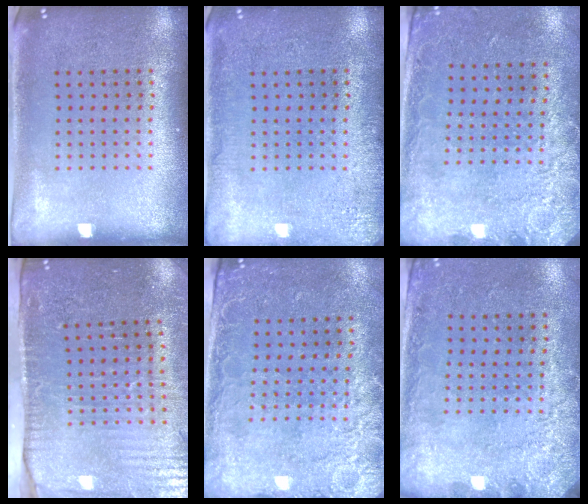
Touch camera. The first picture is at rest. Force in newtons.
{"total": 2.5, "press": 2.4, "slide": 0.5}
{"total": 2.6, "press": 1.9, "slide": 1.8}
{"total": 4.4, "press": 3.8, "slide": 2.3}
{"total": 2.5, "press": 2.2, "slide": 1.3}
{"total": 2.7, "press": 2.0, "slide": 1.8}